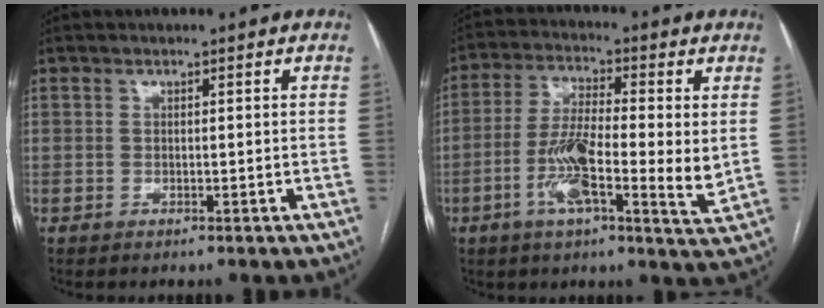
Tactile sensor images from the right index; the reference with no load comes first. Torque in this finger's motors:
{"motor_torque": [0.44, -0.09, 0.26, 0.18]}